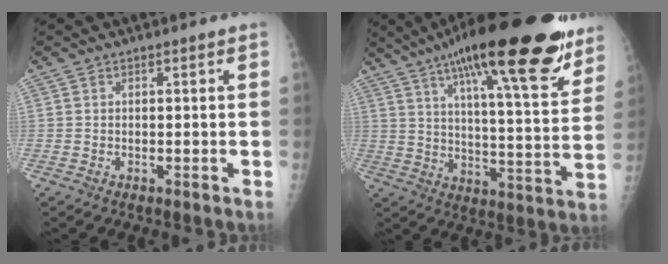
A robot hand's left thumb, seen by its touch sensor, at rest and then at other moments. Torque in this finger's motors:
{"motor_torque": [2.25, -1.02, 1.51, -1.25, 0.46]}